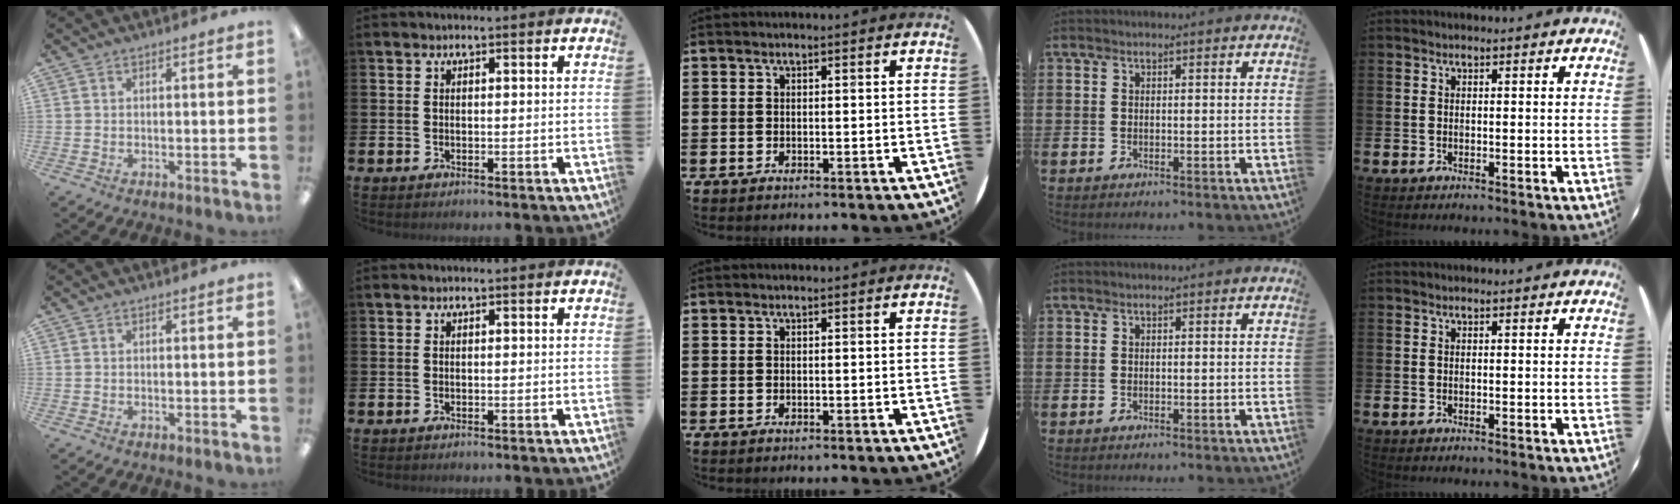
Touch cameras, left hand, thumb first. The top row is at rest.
{}